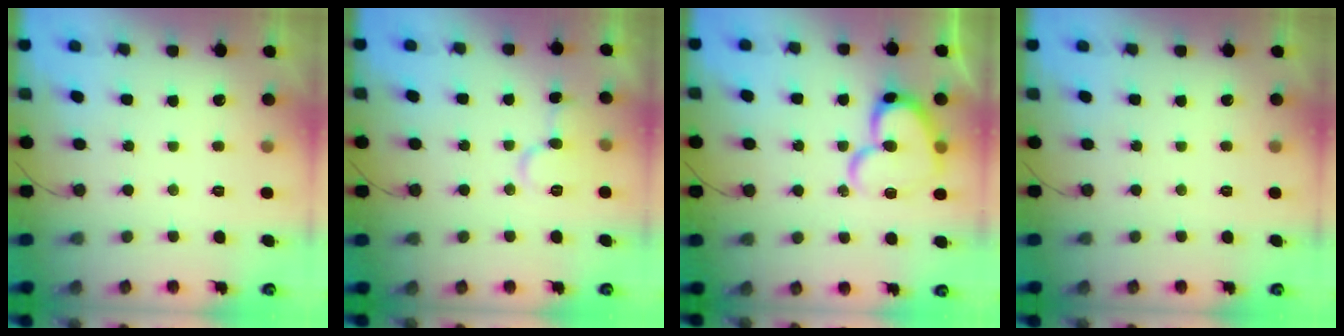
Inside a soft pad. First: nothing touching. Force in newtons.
{"total": 9.0, "press": 8.9, "slide": 0.7}
{"total": 16.3, "press": 16.3, "slide": 1.3}
{"total": 0.0}